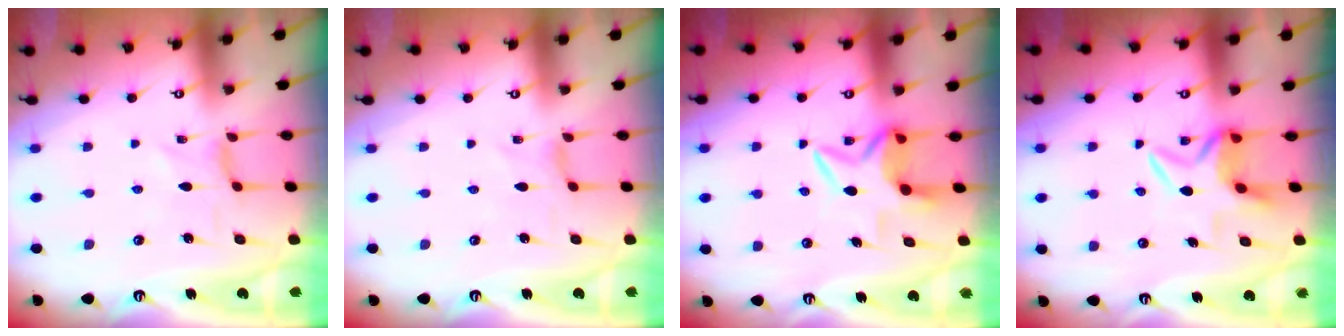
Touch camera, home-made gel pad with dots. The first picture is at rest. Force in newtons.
{"total": 0.0}
{"total": 6.9, "press": 6.9, "slide": 0.6}
{"total": 6.6, "press": 6.4, "slide": 1.3}